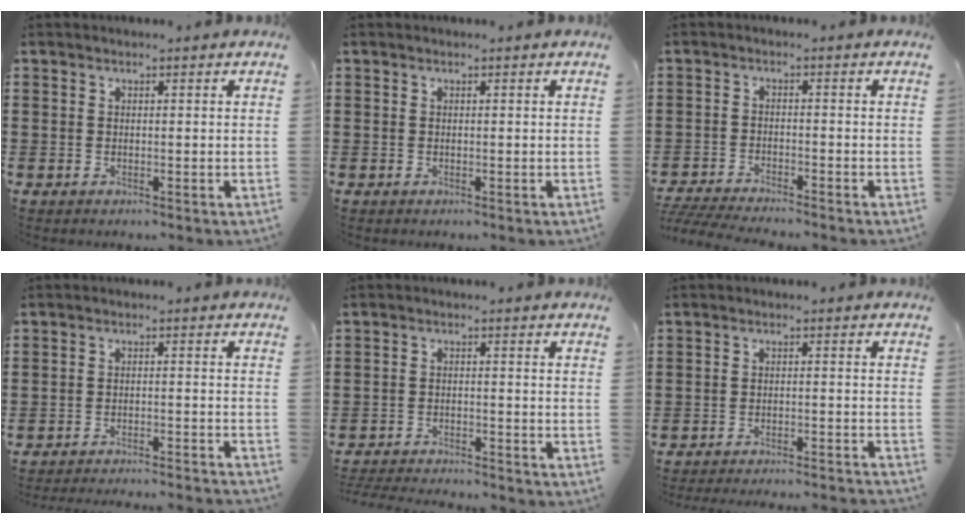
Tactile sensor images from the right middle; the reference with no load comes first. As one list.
[{"total": 0.0}, {"total": 3.7, "force": [-3.6, 0.0, 0.8], "torque": [-0.035, -0.012, -0.081]}, {"total": 2.9, "force": [-2.9, -0.4, 0.3], "torque": [-0.006, 0.001, -0.061]}, {"total": 3.1, "force": [-3.1, 0.0, 0.2], "torque": [-0.013, -0.003, -0.069]}, {"total": 2.8, "force": [-2.7, -0.3, 0.3], "torque": [-0.006, 0.003, -0.058]}]